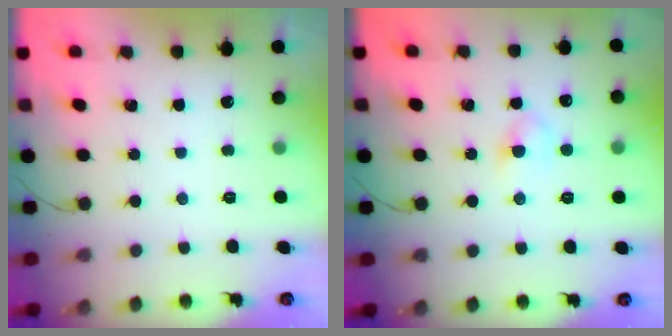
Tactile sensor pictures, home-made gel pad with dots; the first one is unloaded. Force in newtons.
{"total": 3.9, "press": 3.7, "slide": 1.3}